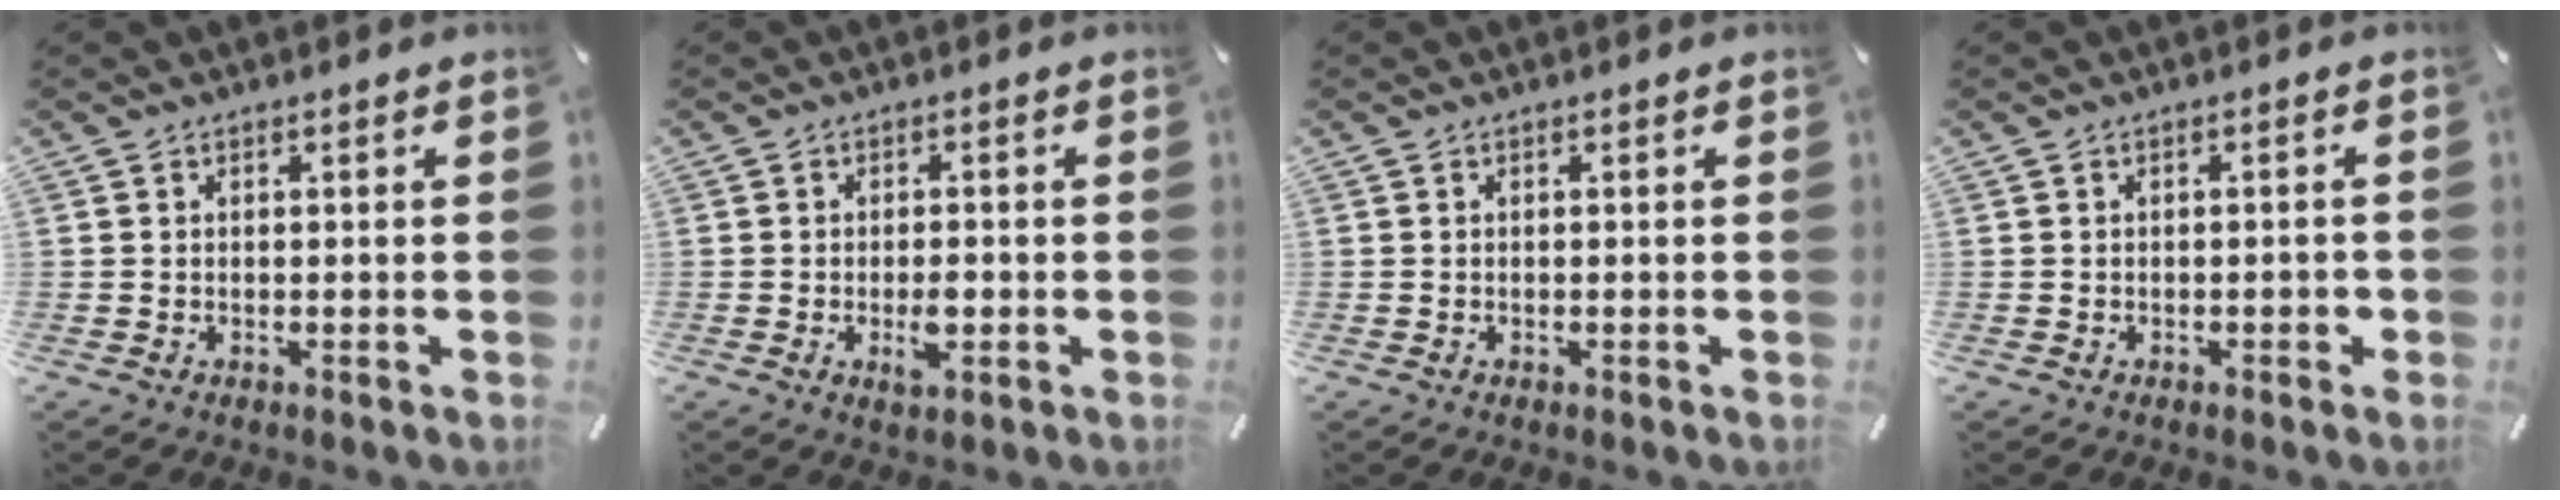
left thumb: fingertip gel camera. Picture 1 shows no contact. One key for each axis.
{"total": 4.2, "fx": -1.1, "fy": 2.0, "fz": 3.5, "tx": -0.065, "ty": 0.004, "tz": -0.018}
{"total": 0.0}
{"total": 1.4, "fx": -0.7, "fy": 0.7, "fz": 1.0, "tx": -0.017, "ty": 0.004, "tz": -0.013}